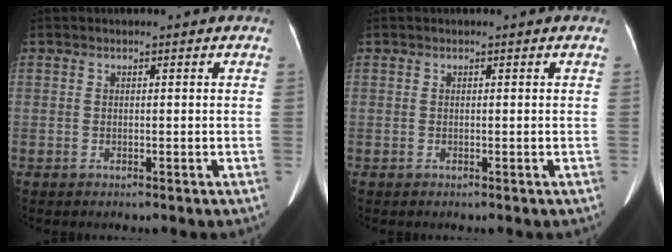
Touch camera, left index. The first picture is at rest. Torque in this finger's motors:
{"motor_torque": [0.02, 0.05, 0.00, 0.00]}